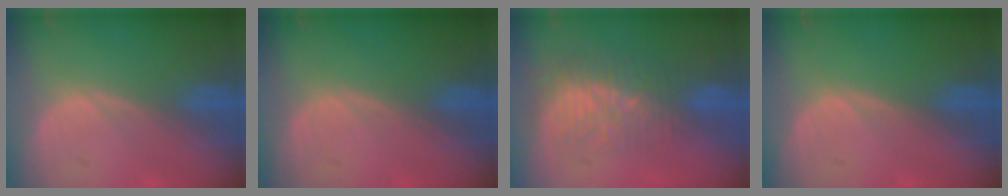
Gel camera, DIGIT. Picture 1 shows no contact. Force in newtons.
{"total": 0.0}
{"total": 8.9, "press": 7.5, "slide": 4.9}
{"total": 0.0}